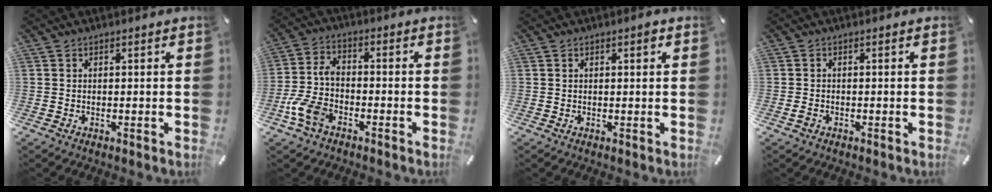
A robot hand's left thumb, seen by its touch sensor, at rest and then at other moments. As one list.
[{"total": 8.1, "force": [-3.8, 4.9, 5.3], "torque": [-0.122, 0.016, -0.073]}, {"total": 1.2, "force": [0.5, 0.6, 1.0], "torque": [-0.012, 0.003, 0.005]}, {"total": 1.0, "force": [-0.5, 0.7, 0.5], "torque": [-0.009, 0.000, -0.009]}]